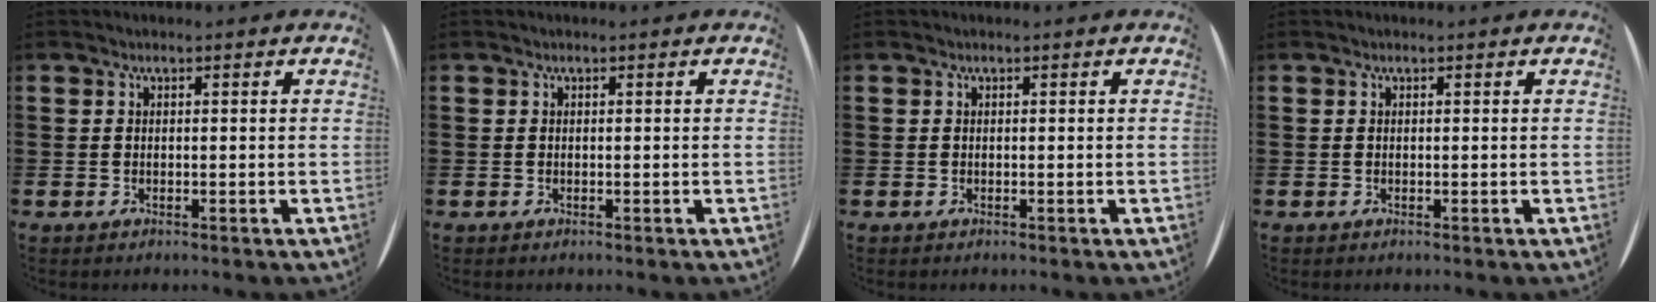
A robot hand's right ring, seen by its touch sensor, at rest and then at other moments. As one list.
[{"total": 0.0}, {"total": 0.0}, {"total": 0.0}]